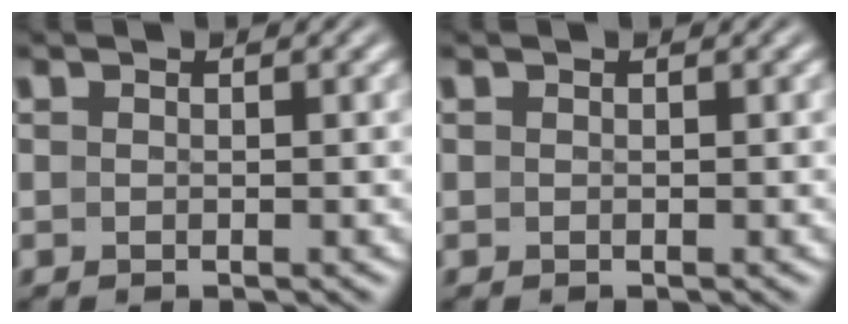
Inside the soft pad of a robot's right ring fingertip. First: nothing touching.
{"total": 0.0}